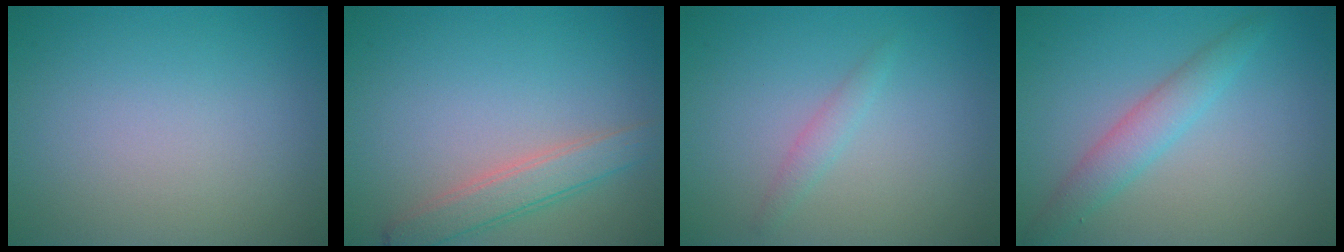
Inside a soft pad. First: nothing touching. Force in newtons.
{"total": 2.9, "press": 2.9, "slide": 0.1}
{"total": 1.2, "press": 1.2, "slide": 0.0}
{"total": 2.8, "press": 2.8, "slide": 0.0}